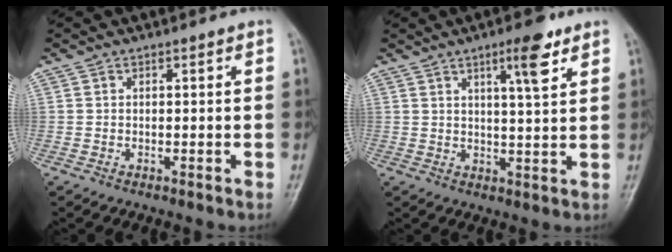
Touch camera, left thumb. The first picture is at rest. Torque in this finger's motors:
{"motor_torque": [0.05, 0.30, -0.05, -0.08, 0.13]}